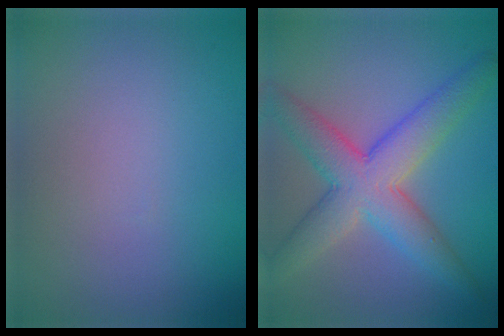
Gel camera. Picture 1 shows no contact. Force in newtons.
{"total": 6.8, "press": 6.8, "slide": 0.2}